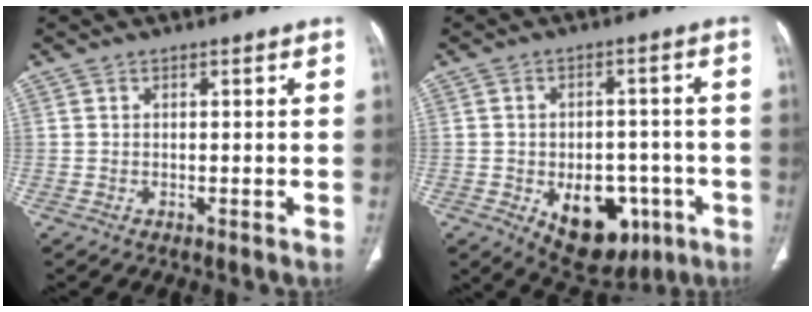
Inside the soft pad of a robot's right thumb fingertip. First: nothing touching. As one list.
[{"total": 14.1, "force": [-5.3, 8.9, 9.5], "torque": [-0.096, 0.023, -0.058]}]